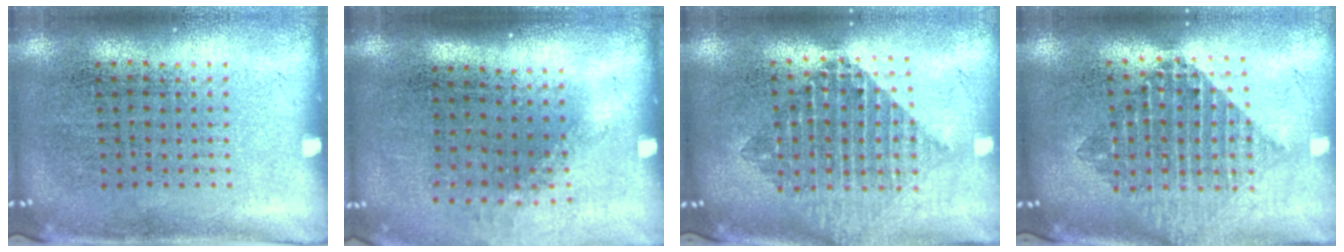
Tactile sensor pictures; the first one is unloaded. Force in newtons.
{"total": 1.1, "press": 0.9, "slide": 0.7}
{"total": 2.1, "press": 1.6, "slide": 1.3}
{"total": 2.1, "press": 1.6, "slide": 1.3}